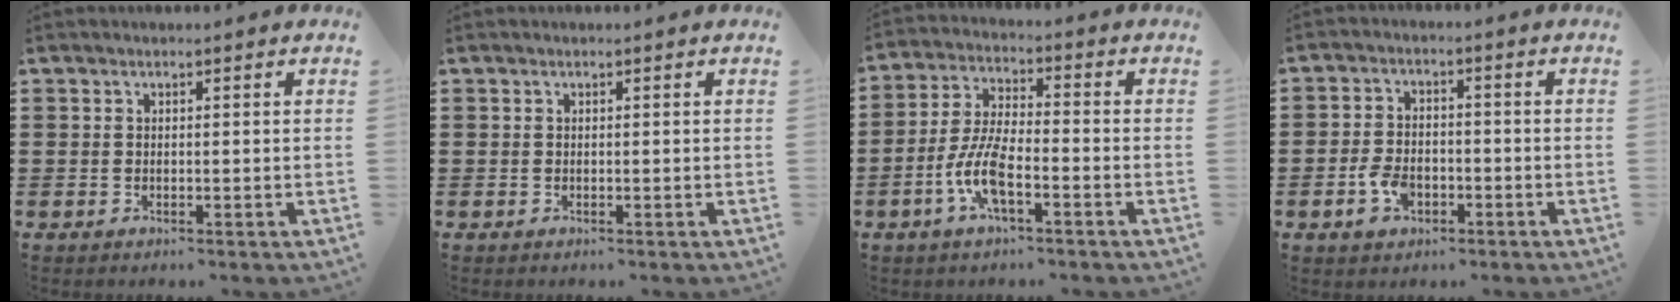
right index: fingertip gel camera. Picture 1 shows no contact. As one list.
[{"total": 0.0}, {"total": 7.8, "force": [-3.3, 2.3, 6.6], "torque": [-0.159, -0.012, -0.067]}, {"total": 4.2, "force": [-1.9, 2.4, 2.9], "torque": [-0.065, -0.001, -0.036]}]